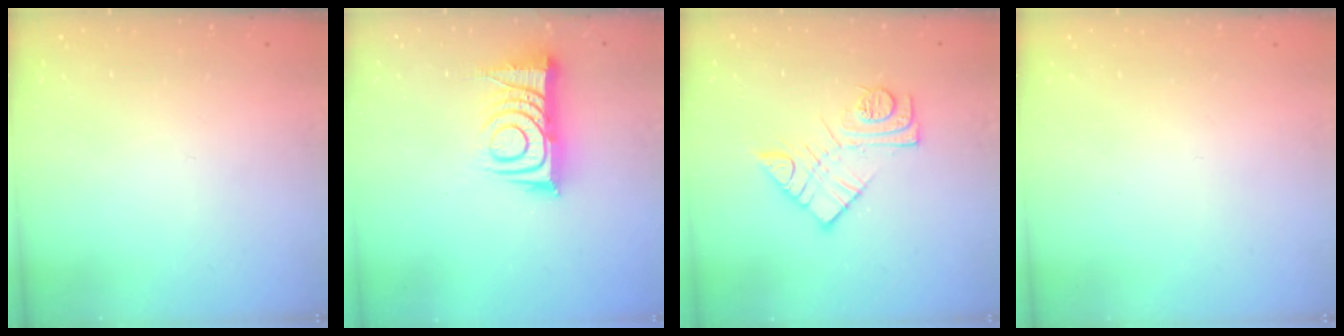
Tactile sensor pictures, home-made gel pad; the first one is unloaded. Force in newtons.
{"total": 12.6, "press": 12.6, "slide": 0.9}
{"total": 11.7, "press": 11.7, "slide": 0.7}
{"total": 1.6, "press": 1.5, "slide": 0.1}